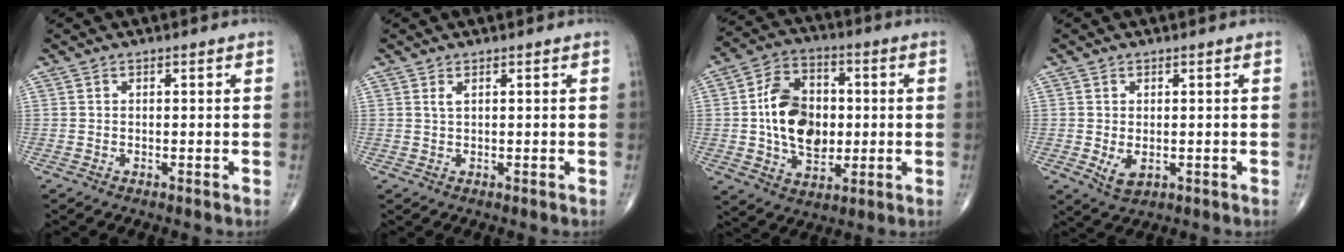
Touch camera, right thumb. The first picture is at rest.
{"total": 0.8, "force": [0.4, 0.2, 0.7], "torque": [-0.018, 0.002, 0.010]}
{"total": 15.0, "force": [0.2, 10.4, 10.8], "torque": [-0.161, 0.013, 0.004]}
{"total": 3.2, "force": [-0.4, 1.9, 2.5], "torque": [-0.037, -0.007, 0.003]}